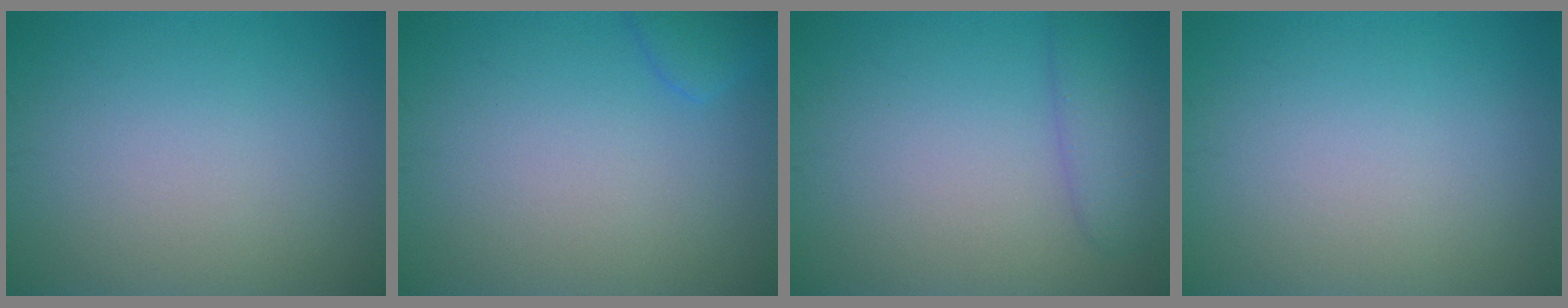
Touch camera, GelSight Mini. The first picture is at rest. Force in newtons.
{"total": 1.6, "press": 1.6, "slide": 0.1}
{"total": 2.9, "press": 2.9, "slide": 0.3}
{"total": 0.0}